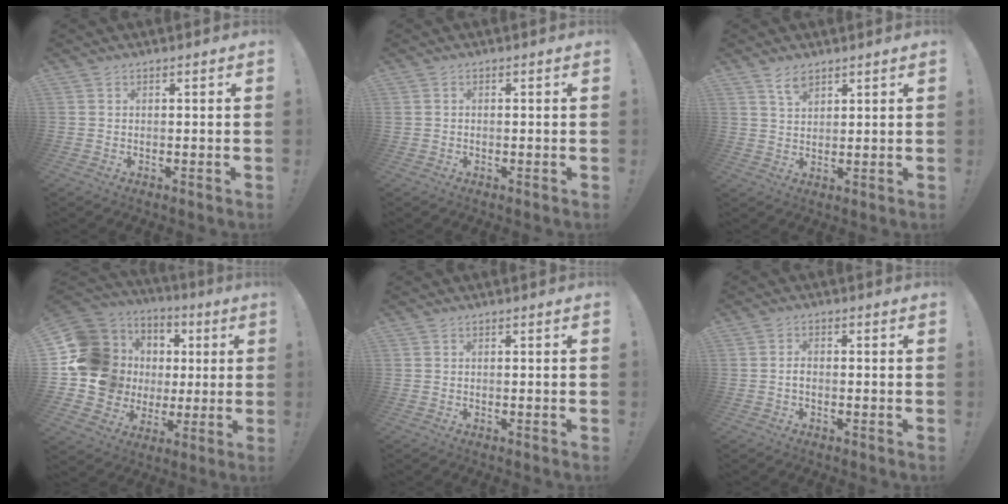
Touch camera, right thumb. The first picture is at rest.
{"total": 0.8, "force": [-0.5, 0.6, 0.3], "torque": [-0.011, 0.005, -0.007]}
{"total": 4.1, "force": [3.0, 1.9, 2.0], "torque": [-0.029, -0.017, 0.054]}
{"total": 17.8, "force": [2.6, 16.0, 7.4], "torque": [-0.123, -0.009, 0.092]}
{"total": 0.0}
{"total": 1.8, "force": [-0.9, 0.8, 1.3], "torque": [-0.029, 0.007, -0.015]}